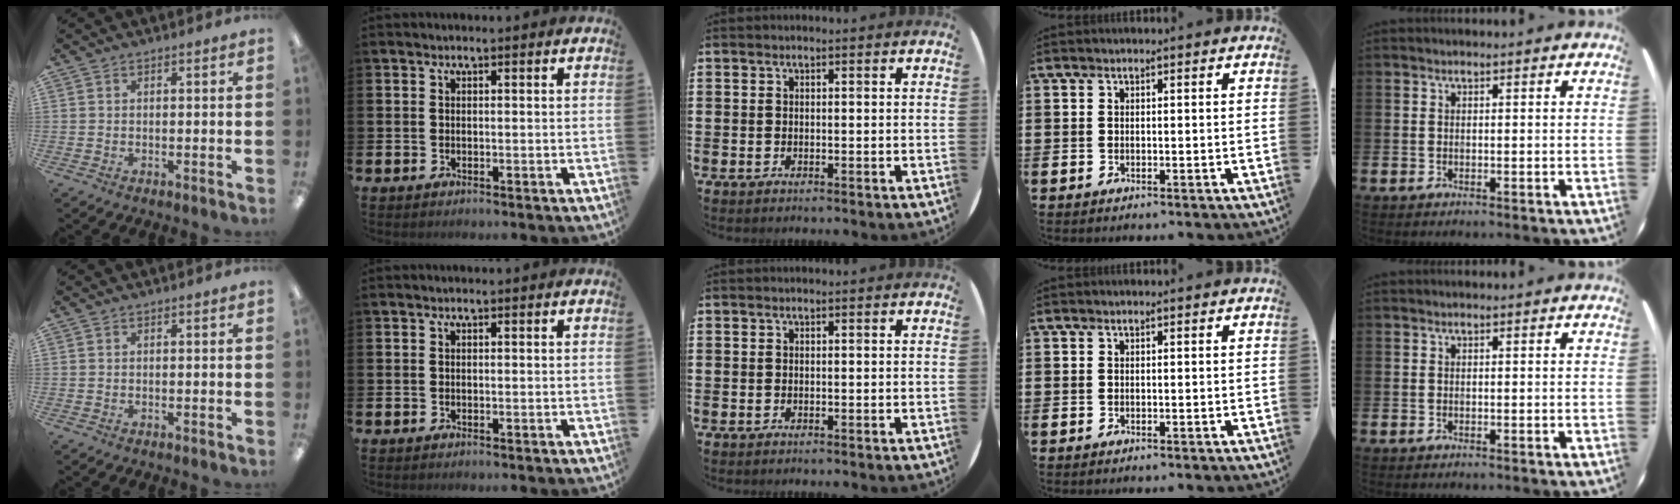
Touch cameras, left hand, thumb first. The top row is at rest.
{}